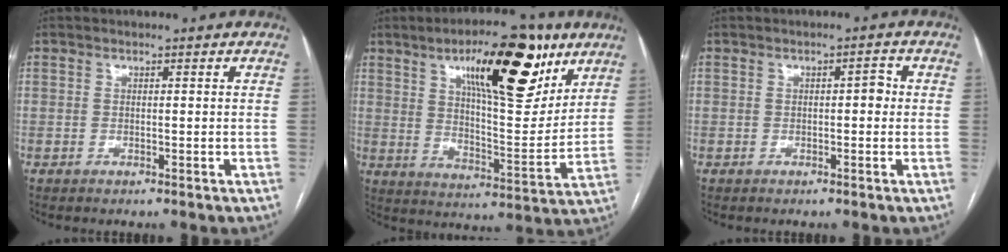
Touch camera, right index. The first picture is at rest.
{"total": 19.6, "force": [10.6, 5.3, 15.6], "torque": [-0.230, 0.004, 0.167]}
{"total": 1.9, "force": [0.1, 0.8, 1.8], "torque": [-0.019, 0.014, 0.000]}